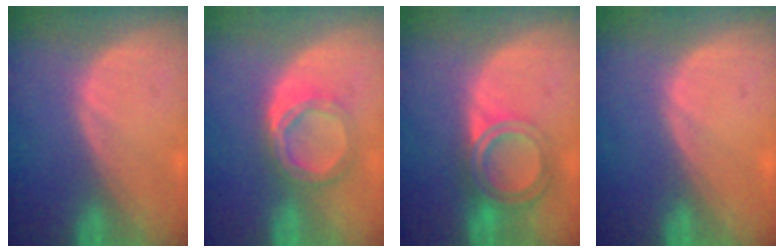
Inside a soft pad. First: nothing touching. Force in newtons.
{"total": 5.3, "press": 4.9, "slide": 2.0}
{"total": 6.4, "press": 5.4, "slide": 3.3}
{"total": 0.0}